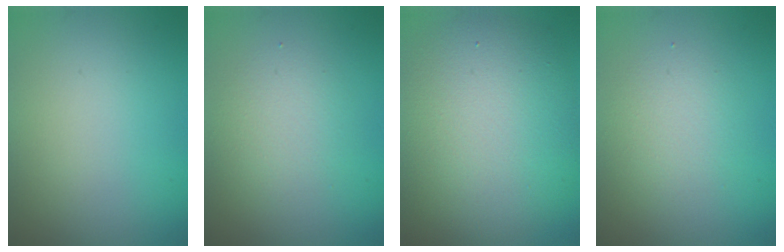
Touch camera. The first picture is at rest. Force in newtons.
{"total": 2.5, "press": 2.4, "slide": 0.1}
{"total": 10.3, "press": 10.3, "slide": 0.4}
{"total": 2.5, "press": 2.4, "slide": 0.1}